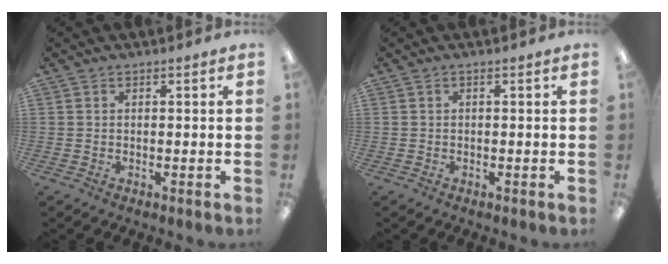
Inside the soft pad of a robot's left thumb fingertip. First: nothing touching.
{"total": 0.0}